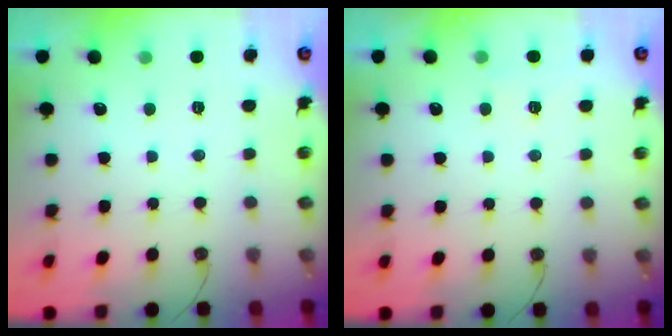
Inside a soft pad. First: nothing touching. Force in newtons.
{"total": 3.5, "press": 3.5, "slide": 0.6}